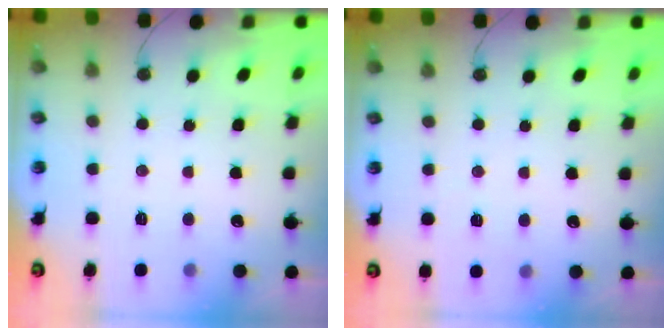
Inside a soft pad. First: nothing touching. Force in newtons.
{"total": 1.7, "press": 1.7, "slide": 0.4}